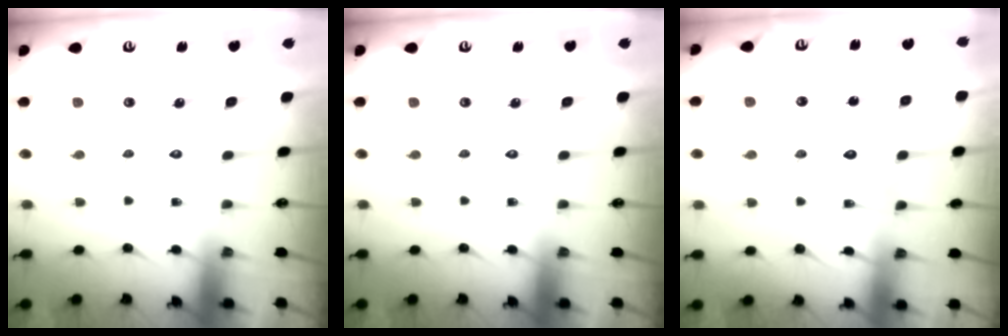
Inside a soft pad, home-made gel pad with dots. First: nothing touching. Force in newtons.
{"total": 0.0}
{"total": 8.8, "press": 8.8, "slide": 0.7}